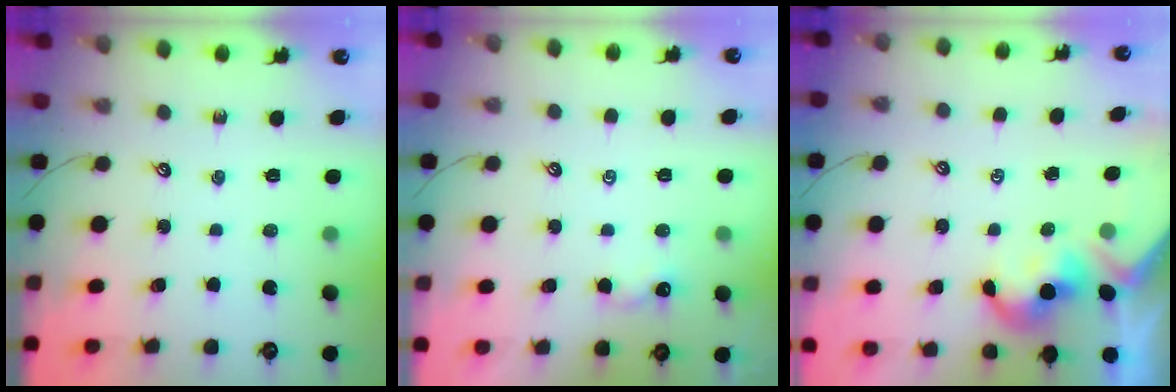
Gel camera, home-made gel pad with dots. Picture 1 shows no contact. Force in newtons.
{"total": 1.8, "press": 1.8, "slide": 0.3}
{"total": 2.0, "press": 2.0, "slide": 0.3}